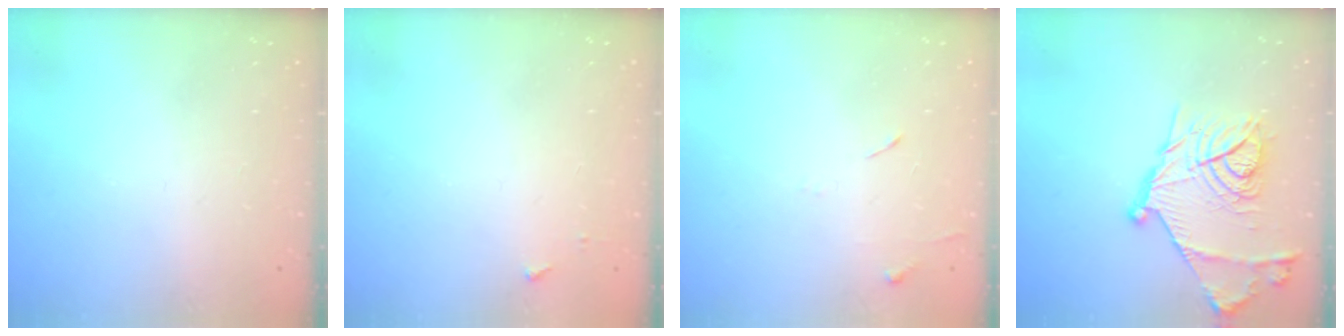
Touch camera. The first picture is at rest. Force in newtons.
{"total": 3.5, "press": 3.5, "slide": 0.4}
{"total": 5.4, "press": 5.4, "slide": 0.7}
{"total": 19.6, "press": 19.6, "slide": 0.6}